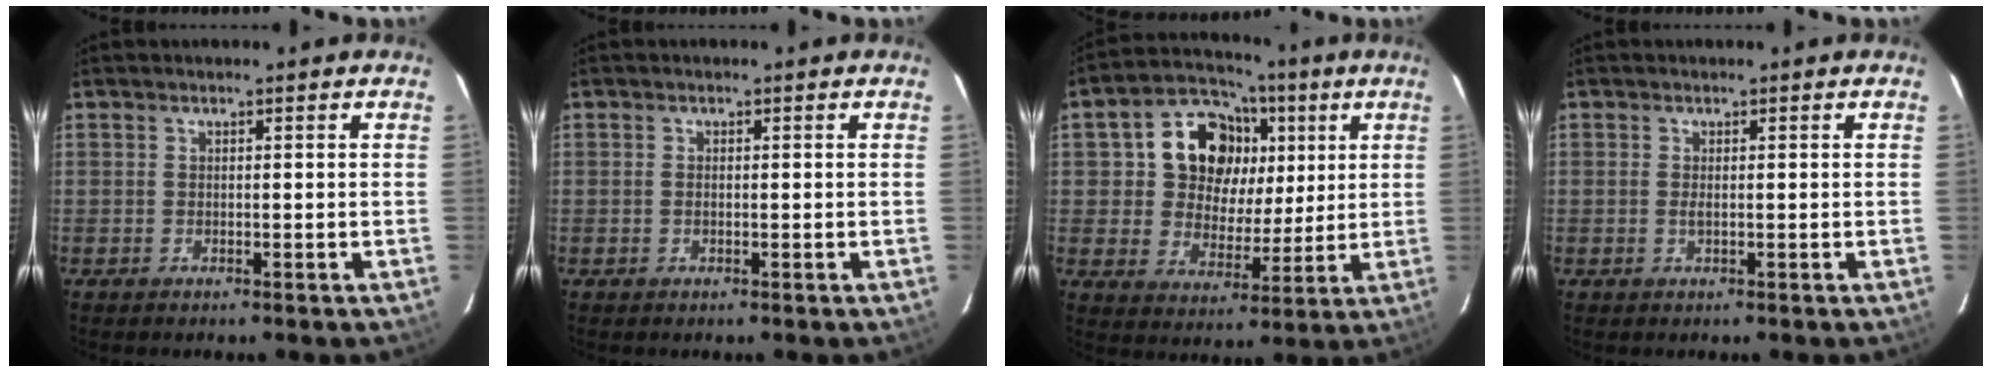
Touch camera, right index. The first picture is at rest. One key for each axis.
{"total": 0.7, "fx": -0.1, "fy": 0.4, "fz": 0.6, "tx": -0.013, "ty": 0.000, "tz": -0.003}
{"total": 14.5, "fx": 4.4, "fy": 11.8, "fz": 7.2, "tx": -0.162, "ty": 0.038, "tz": 0.078}
{"total": 1.0, "fx": -0.1, "fy": 0.1, "fz": 1.0, "tx": -0.021, "ty": -0.001, "tz": -0.002}